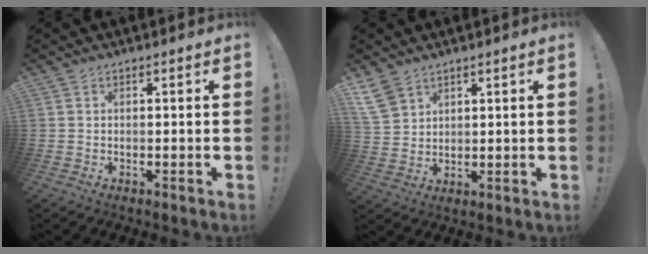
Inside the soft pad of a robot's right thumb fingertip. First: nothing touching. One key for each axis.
{"total": 7.3, "fx": 5.1, "fy": 4.5, "fz": 2.8, "tx": -0.055, "ty": -0.022, "tz": 0.105}